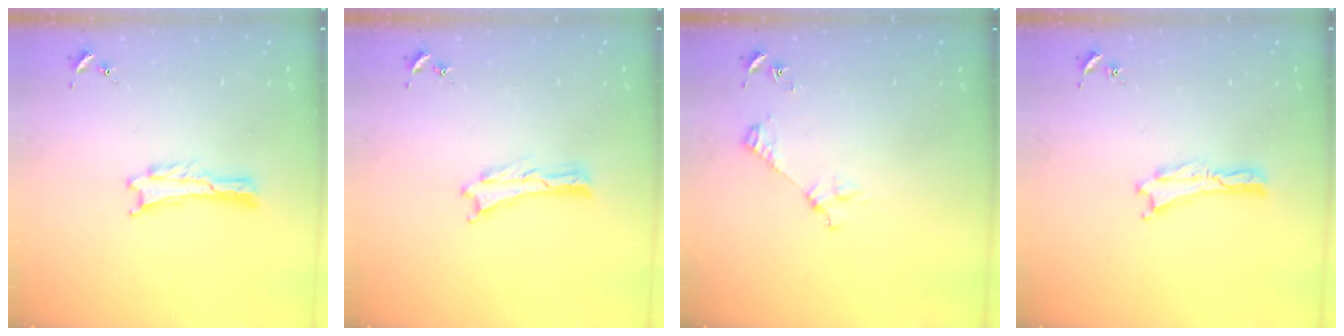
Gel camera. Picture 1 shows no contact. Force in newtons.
{"total": 0.0}
{"total": 3.3, "press": 3.3, "slide": 0.3}
{"total": 0.0}